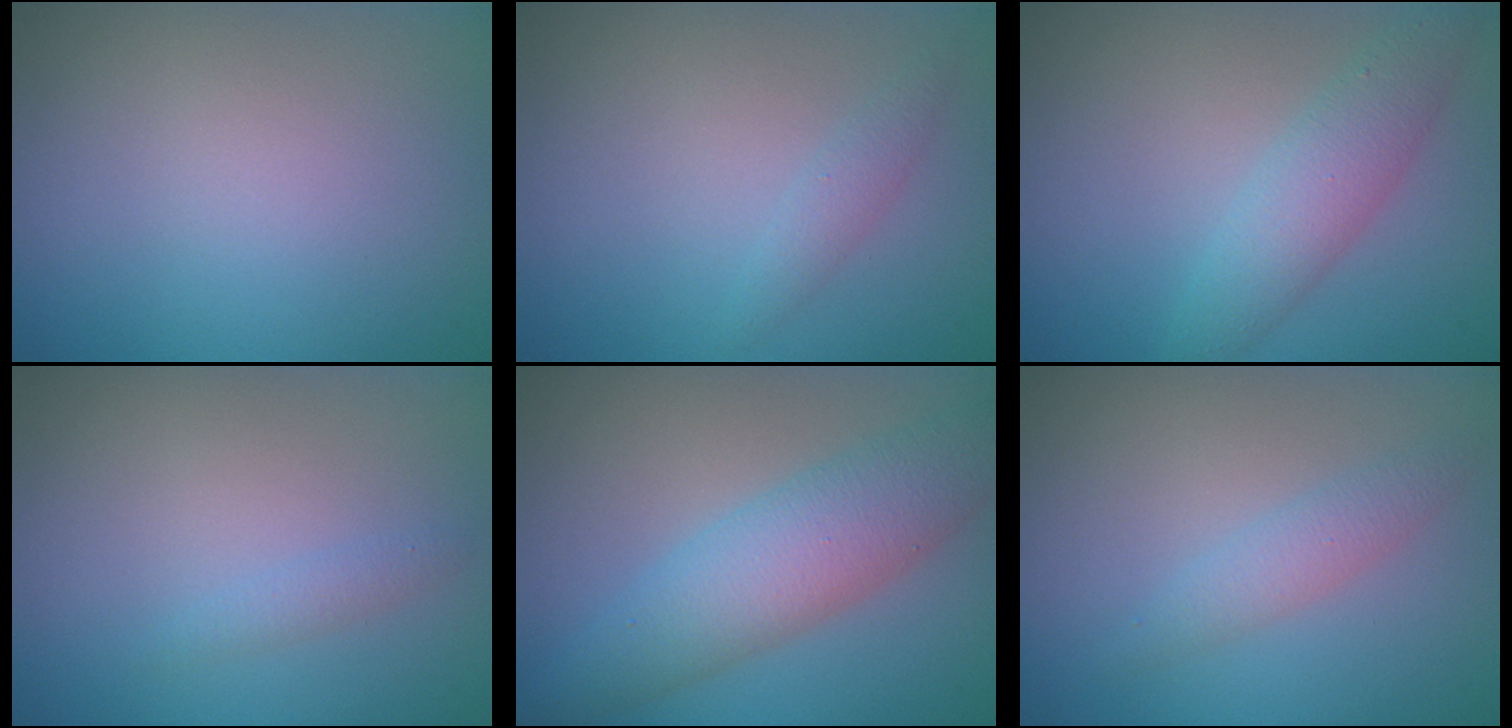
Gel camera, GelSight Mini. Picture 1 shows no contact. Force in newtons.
{"total": 1.2, "press": 1.2, "slide": 0.1}
{"total": 3.4, "press": 3.4, "slide": 0.1}
{"total": 0.9, "press": 0.9, "slide": 0.0}
{"total": 5.6, "press": 5.6, "slide": 0.2}
{"total": 1.8, "press": 1.8, "slide": 0.1}